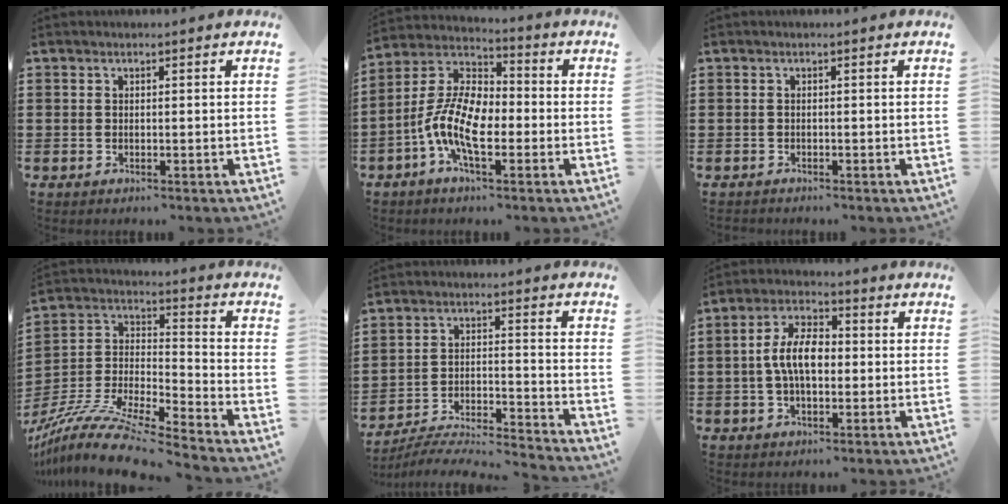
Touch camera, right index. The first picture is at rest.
{"total": 10.6, "force": [-3.4, 4.6, 8.9], "torque": [-0.217, -0.007, -0.070]}
{"total": 0.7, "force": [-0.6, 0.0, -0.2], "torque": [0.004, 0.003, -0.014]}
{"total": 11.7, "force": [-10.3, 1.0, 5.5], "torque": [-0.125, 0.002, -0.211]}
{"total": 5.6, "force": [-5.5, -0.1, 1.3], "torque": [-0.033, -0.009, -0.114]}
{"total": 7.5, "force": [-0.4, 3.9, 6.4], "torque": [-0.139, 0.006, -0.013]}